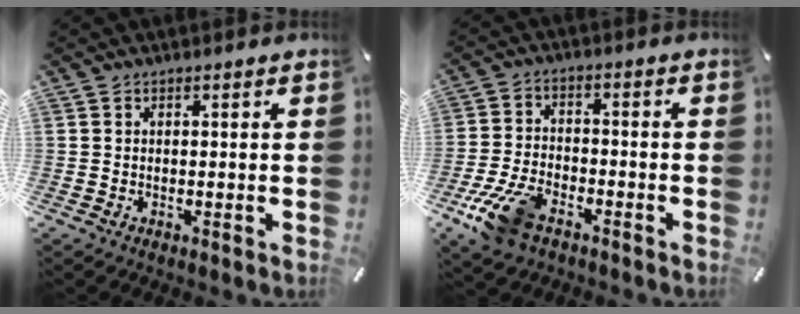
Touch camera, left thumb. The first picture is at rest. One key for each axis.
{"total": 10.2, "fx": -6.3, "fy": 5.3, "fz": 6.0, "tx": -0.125, "ty": 0.025, "tz": -0.116}